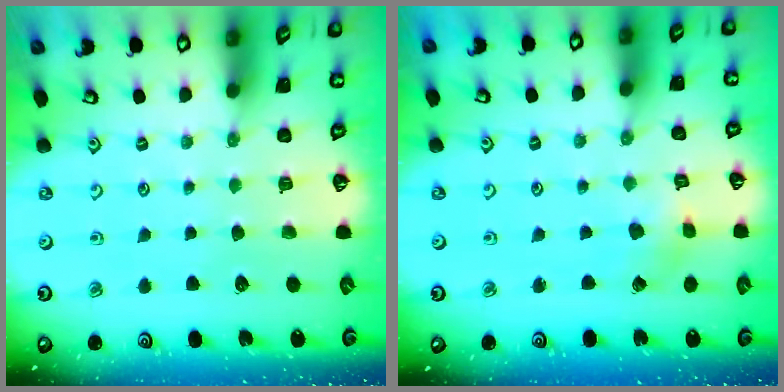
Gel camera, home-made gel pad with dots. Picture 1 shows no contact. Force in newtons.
{"total": 2.0, "press": 2.0, "slide": 0.3}